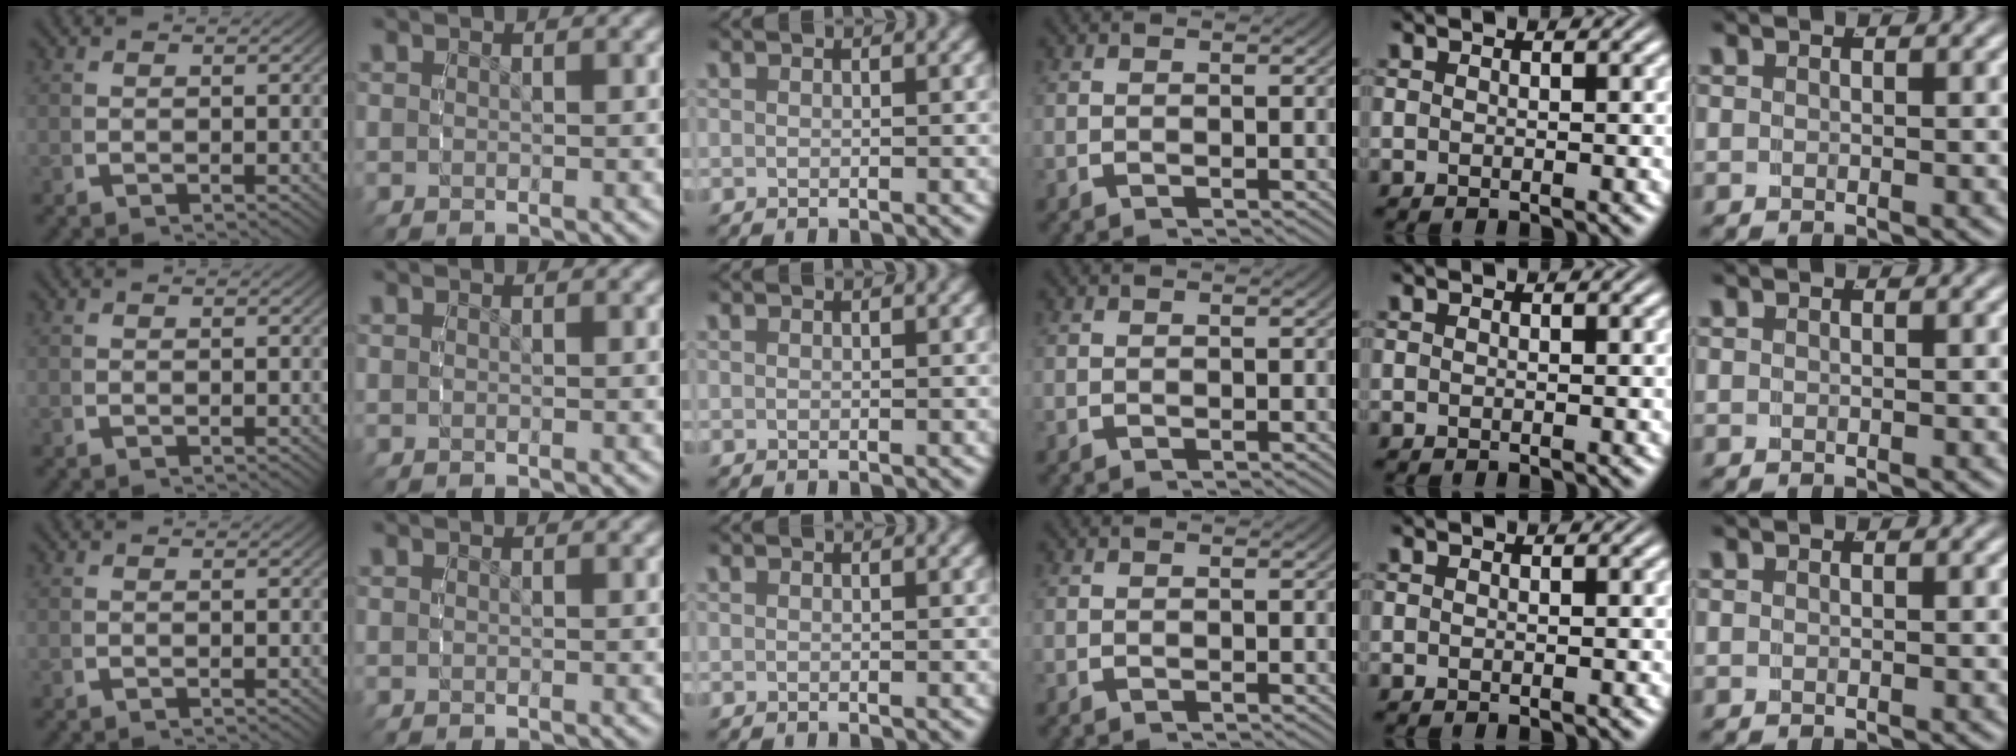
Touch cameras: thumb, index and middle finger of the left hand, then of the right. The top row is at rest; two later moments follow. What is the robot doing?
{"motion": "reach", "object": "pen bag"}